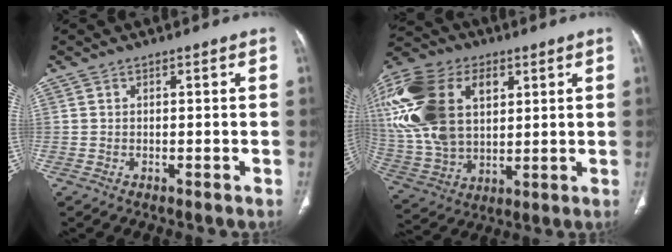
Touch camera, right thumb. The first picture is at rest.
{"total": 27.8, "force": [8.2, 17.7, 19.8], "torque": [-0.441, 0.018, 0.161]}